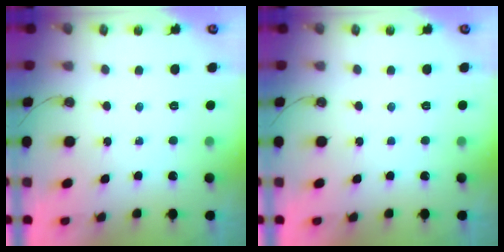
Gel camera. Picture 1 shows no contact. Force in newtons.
{"total": 0.0}